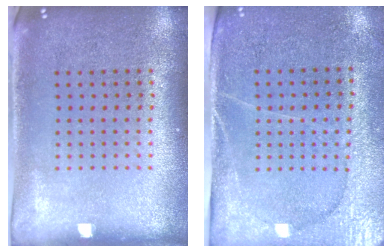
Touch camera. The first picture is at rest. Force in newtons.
{"total": 3.1, "press": 2.8, "slide": 1.2}